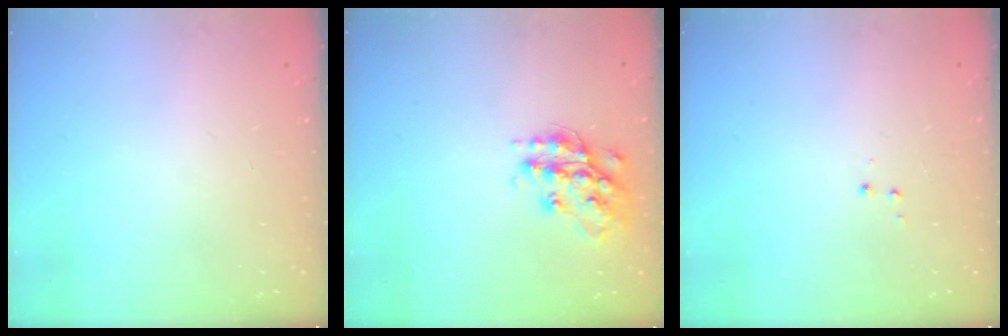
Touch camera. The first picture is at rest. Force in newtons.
{"total": 15.9, "press": 15.9, "slide": 1.0}
{"total": 3.6, "press": 3.6, "slide": 0.5}